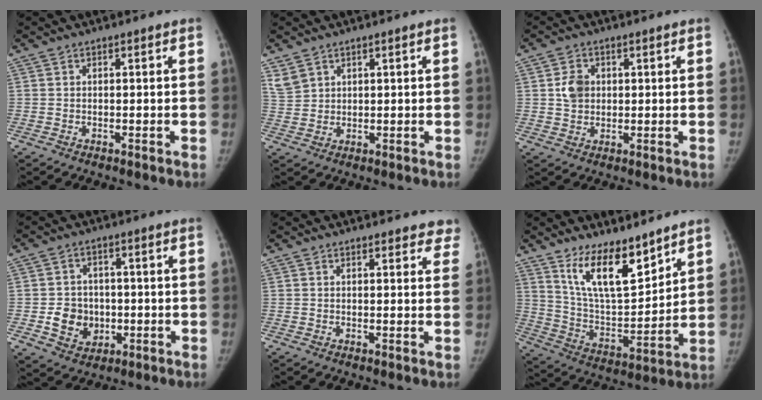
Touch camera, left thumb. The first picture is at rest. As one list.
[{"total": 2.9, "force": [2.1, 2.0, 0.7], "torque": [-0.002, -0.009, 0.046]}, {"total": 4.5, "force": [0.8, 3.6, 2.5], "torque": [-0.031, -0.002, 0.014]}, {"total": 7.8, "force": [-1.3, 6.8, 3.6], "torque": [-0.029, 0.007, -0.015]}, {"total": 5.4, "force": [4.8, 2.0, 1.6], "torque": [0.021, -0.014, 0.038]}, {"total": 14.4, "force": [10.4, 5.1, 8.6], "torque": [-0.113, -0.079, 0.200]}]